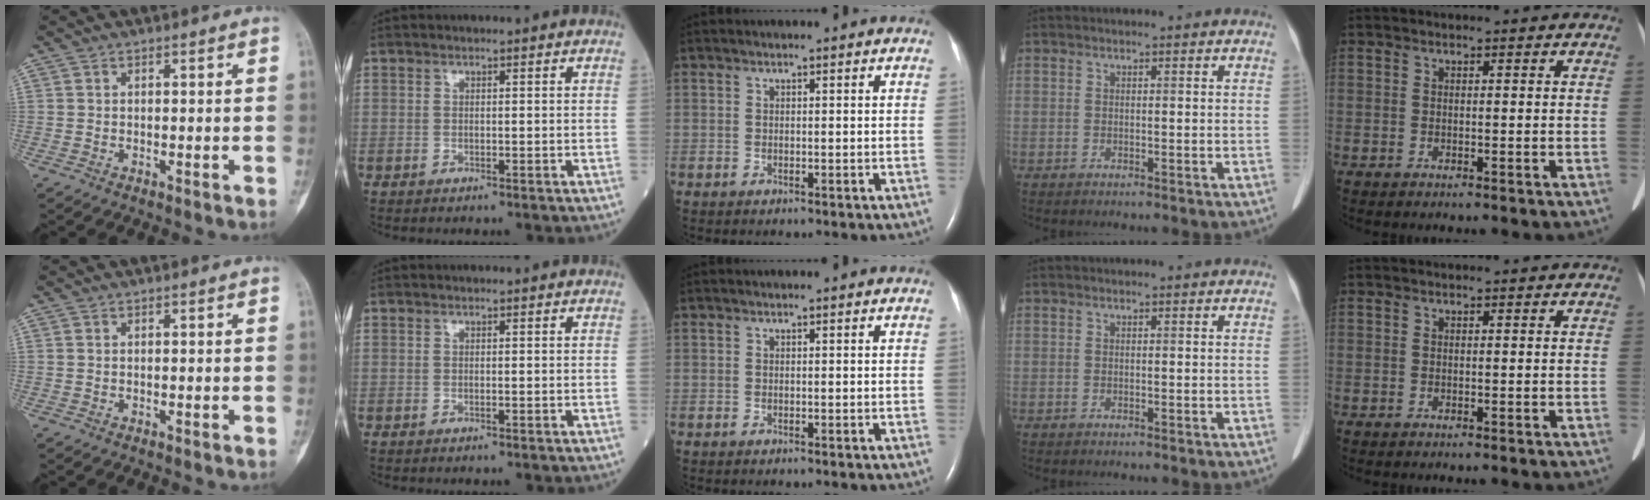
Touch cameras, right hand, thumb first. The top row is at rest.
{}